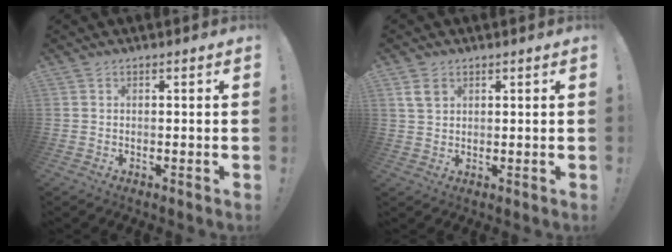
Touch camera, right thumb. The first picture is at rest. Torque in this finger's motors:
{"motor_torque": [-0.15, 0.16, 0.06, -0.06, 0.00]}